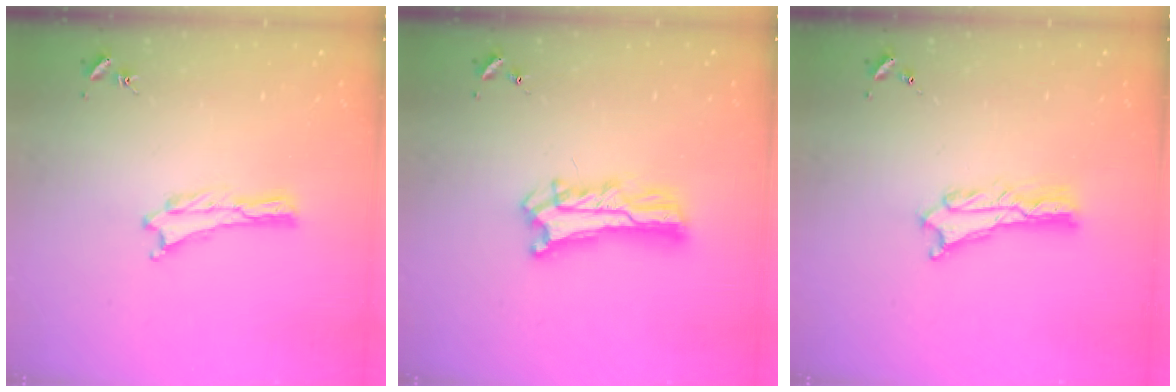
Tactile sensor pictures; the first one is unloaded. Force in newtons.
{"total": 7.0, "press": 6.9, "slide": 0.6}
{"total": 2.4, "press": 2.4, "slide": 0.2}